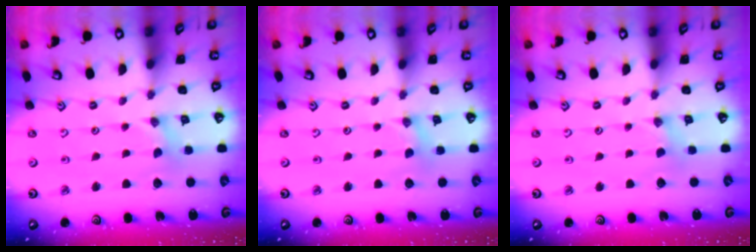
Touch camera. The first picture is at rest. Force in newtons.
{"total": 0.7, "press": 0.7, "slide": 0.1}
{"total": 1.5, "press": 1.5, "slide": 0.2}